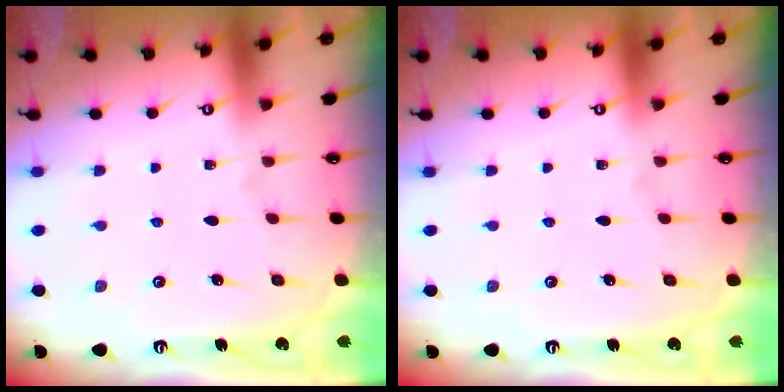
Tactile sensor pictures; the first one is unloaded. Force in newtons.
{"total": 0.0}